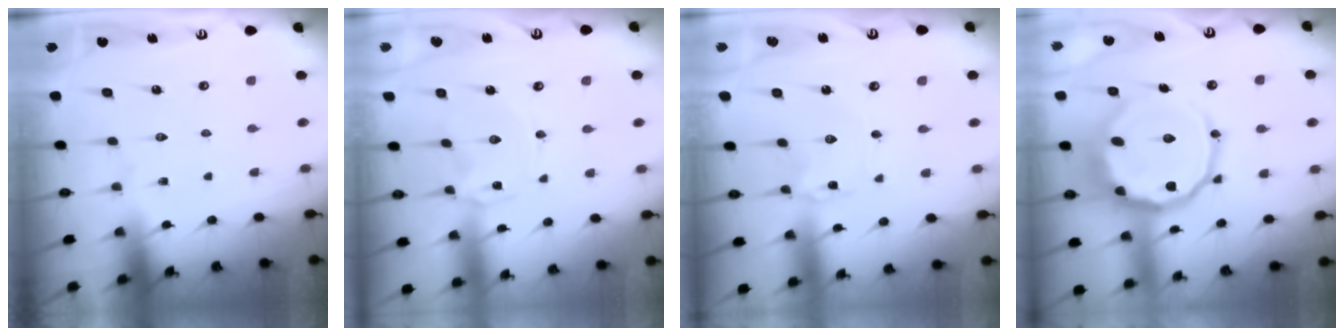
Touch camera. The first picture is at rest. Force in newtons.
{"total": 0.0}
{"total": 1.2, "press": 1.2, "slide": 0.1}
{"total": 18.3, "press": 18.2, "slide": 2.2}